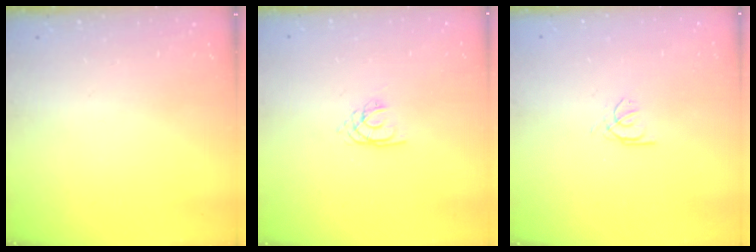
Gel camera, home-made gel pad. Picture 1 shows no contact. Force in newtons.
{"total": 1.8, "press": 1.8, "slide": 0.2}
{"total": 0.9, "press": 0.8, "slide": 0.4}